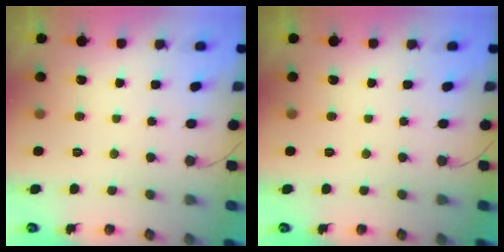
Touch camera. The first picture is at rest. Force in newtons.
{"total": 0.0}